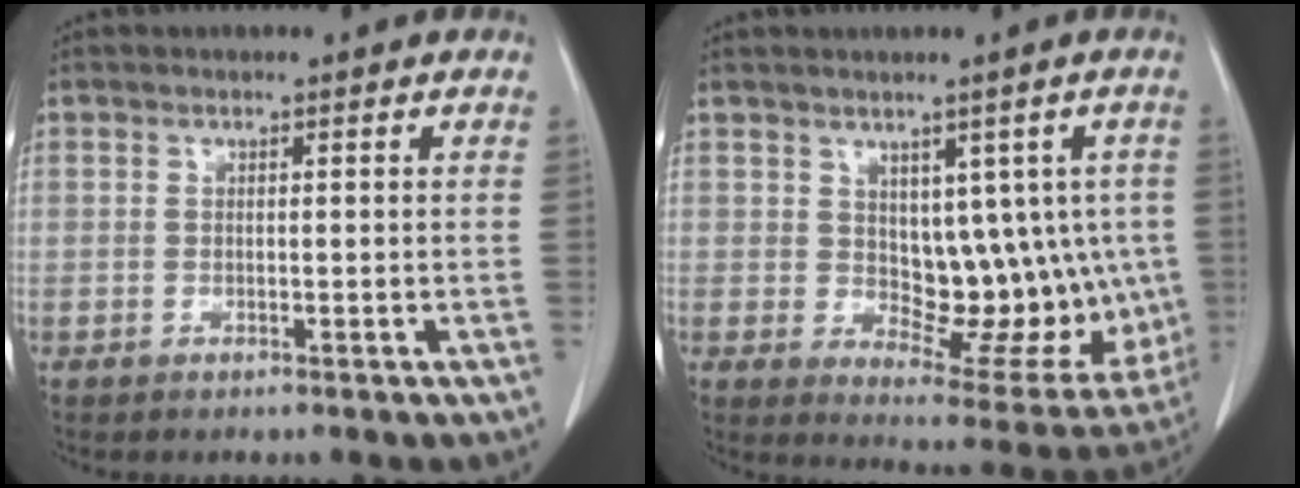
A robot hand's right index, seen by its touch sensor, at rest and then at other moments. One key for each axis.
{"total": 12.9, "fx": 0.8, "fy": 6.9, "fz": 10.9, "tx": -0.119, "ty": 0.004, "tz": 0.034}